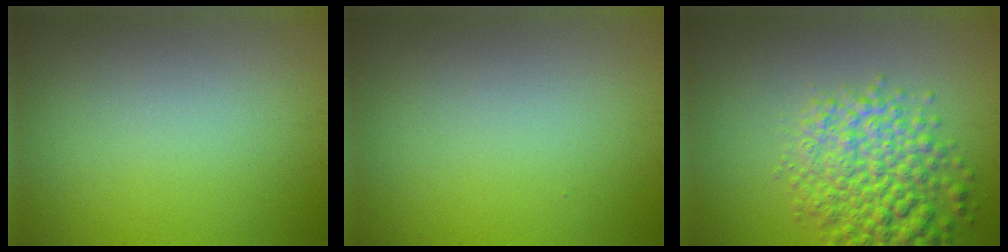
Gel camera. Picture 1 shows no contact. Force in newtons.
{"total": 0.0}
{"total": 6.9, "press": 6.9, "slide": 0.4}